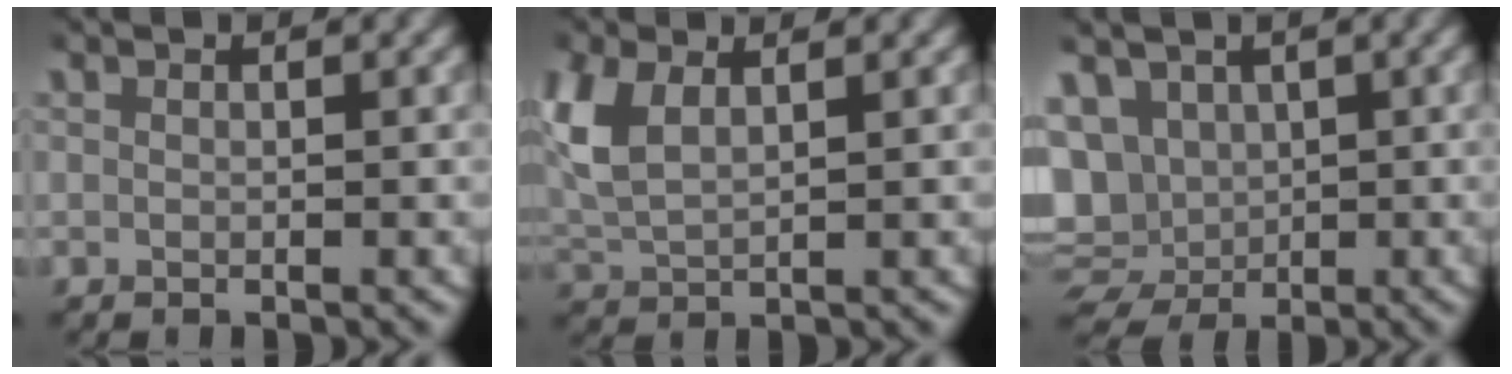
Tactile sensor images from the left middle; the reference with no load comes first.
{"total": 5.5, "force": [1.6, 3.9, 3.5], "torque": [-0.117, -0.005, 0.037]}
{"total": 10.5, "force": [-0.2, 9.9, 3.5], "torque": [-0.125, -0.042, 0.006]}